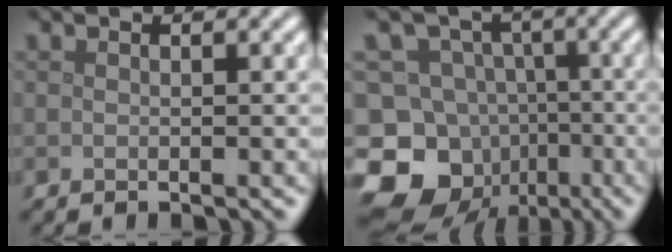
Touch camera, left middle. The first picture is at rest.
{"total": 17.2, "force": [-8.2, 14.0, 5.7], "torque": [-0.131, -0.021, -0.143]}